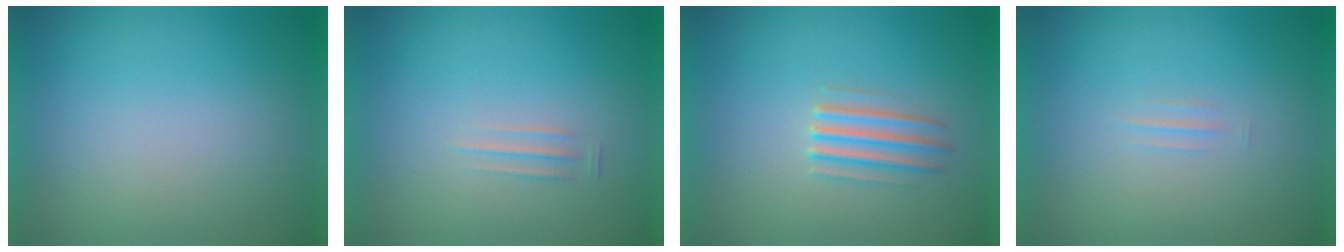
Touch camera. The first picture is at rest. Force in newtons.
{"total": 1.4}
{"total": 2.8}
{"total": 1.2}